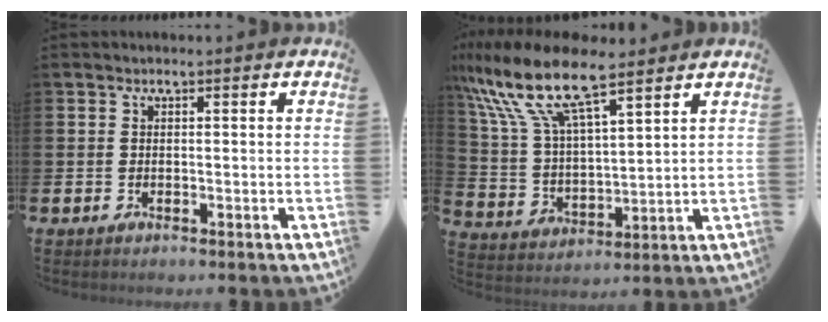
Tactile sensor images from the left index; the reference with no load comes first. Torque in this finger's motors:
{"motor_torque": [0.65, -0.12, 1.05, 0.21]}